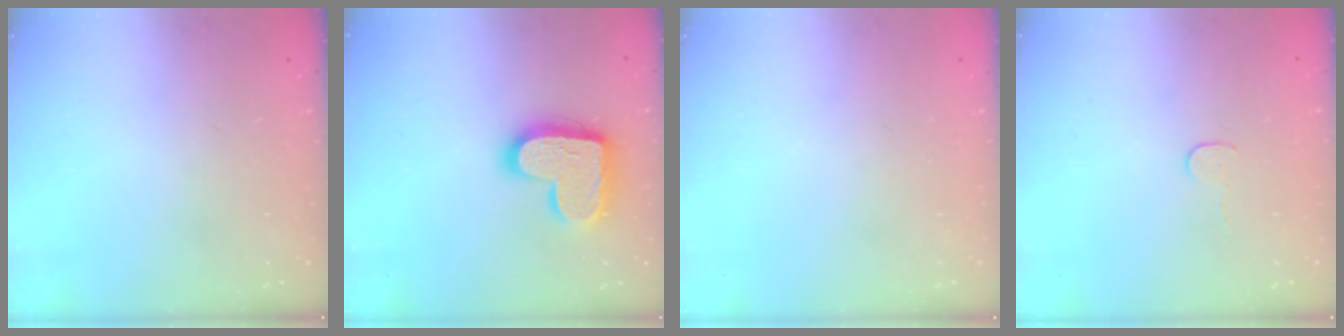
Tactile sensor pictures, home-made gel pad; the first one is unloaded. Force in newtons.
{"total": 17.3, "press": 17.3, "slide": 1.1}
{"total": 0.0}
{"total": 2.7, "press": 2.7, "slide": 0.2}